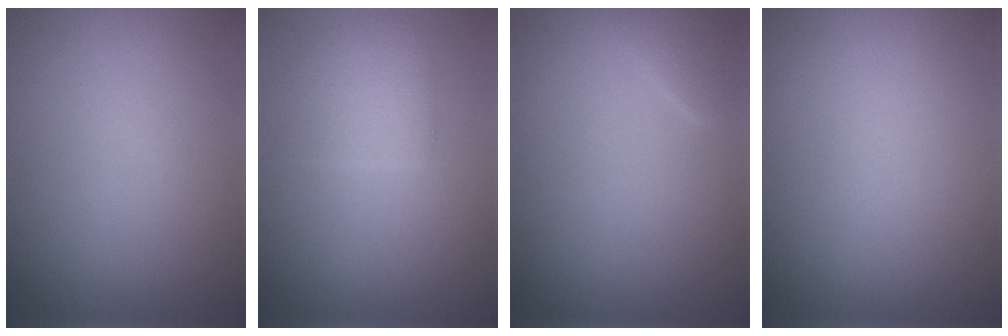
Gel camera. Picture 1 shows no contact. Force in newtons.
{"total": 2.5, "press": 2.5, "slide": 0.4}
{"total": 1.2, "press": 1.2, "slide": 0.0}
{"total": 0.0}